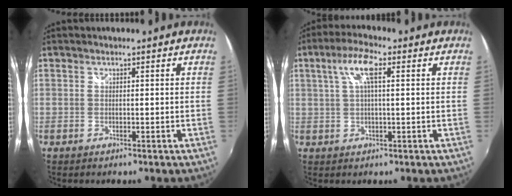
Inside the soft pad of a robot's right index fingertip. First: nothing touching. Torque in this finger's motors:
{"motor_torque": [0.39, -0.03, 0.41, 0.09]}